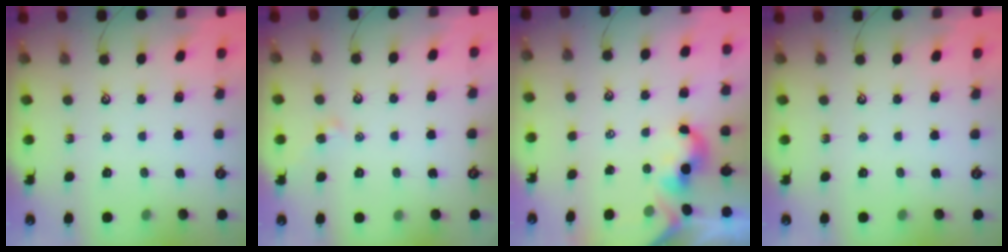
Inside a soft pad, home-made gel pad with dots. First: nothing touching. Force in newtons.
{"total": 1.1, "press": 1.0, "slide": 0.4}
{"total": 0.0}
{"total": 0.0}